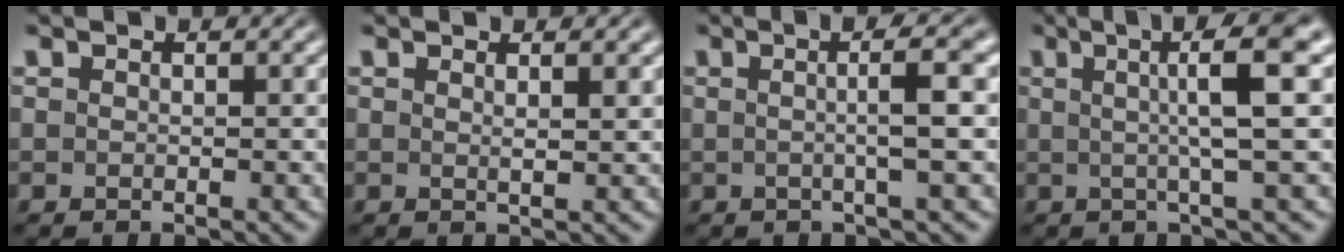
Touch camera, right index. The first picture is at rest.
{"total": 1.4, "force": [0.6, -1.0, 0.8], "torque": [-0.012, -0.008, 0.016]}
{"total": 3.6, "force": [0.3, -0.8, 3.5], "torque": [-0.049, 0.008, 0.004]}
{"total": 5.8, "force": [2.1, -0.5, 5.4], "torque": [-0.073, 0.017, 0.027]}